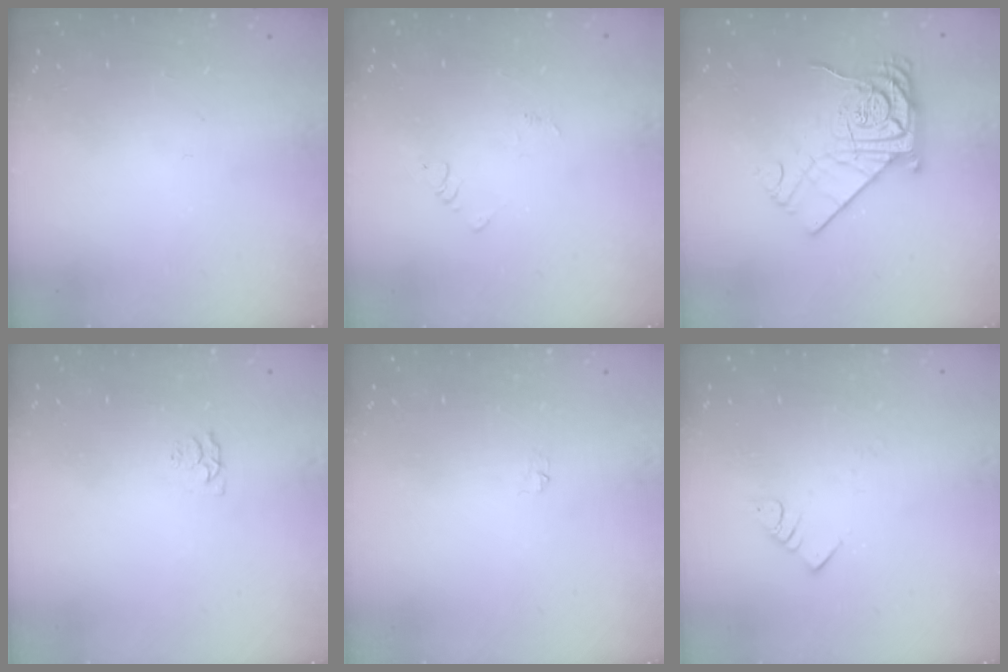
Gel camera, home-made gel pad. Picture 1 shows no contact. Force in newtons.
{"total": 2.4, "press": 2.4, "slide": 0.3}
{"total": 18.7, "press": 18.7, "slide": 1.0}
{"total": 3.2, "press": 3.2, "slide": 0.5}
{"total": 3.1, "press": 3.0, "slide": 0.4}
{"total": 2.8, "press": 2.8, "slide": 0.2}